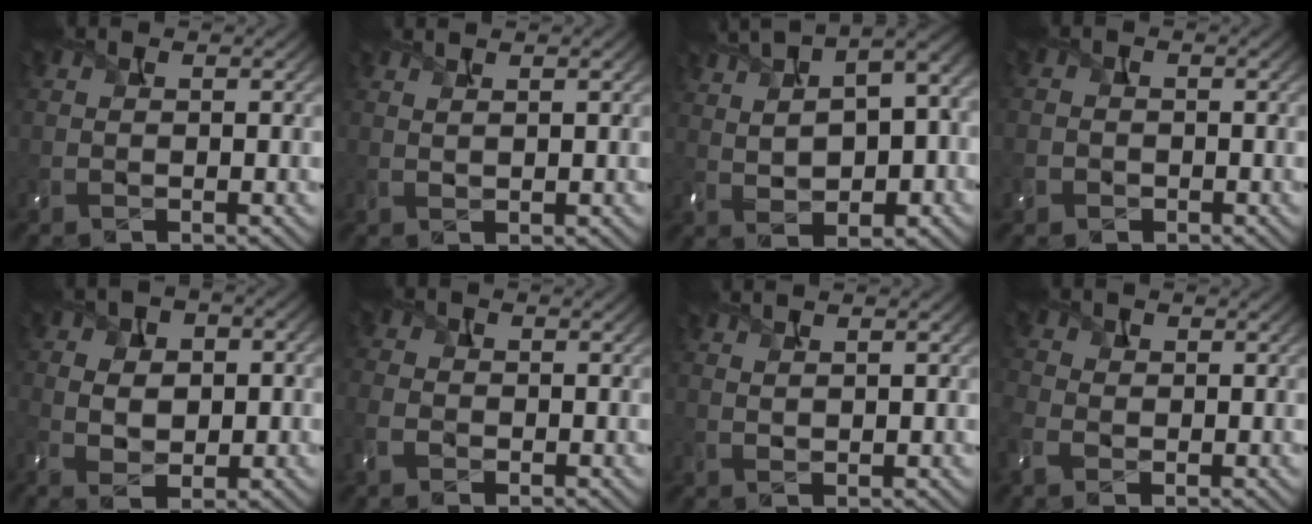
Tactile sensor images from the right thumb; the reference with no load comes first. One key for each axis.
{"total": 1.5, "fx": 1.3, "fy": 0.0, "fz": 0.9, "tx": -0.019, "ty": -0.002, "tz": 0.021}
{"total": 13.8, "fx": 3.3, "fy": 6.9, "fz": 11.6, "tx": -0.202, "ty": 0.018, "tz": 0.064}
{"total": 2.1, "fx": -0.9, "fy": 1.8, "fz": 0.4, "tx": -0.003, "ty": -0.002, "tz": -0.021}
{"total": 6.2, "fx": 0.5, "fy": 4.2, "fz": 4.5, "tx": -0.070, "ty": 0.003, "tz": 0.005}
{"total": 3.4, "fx": -1.4, "fy": 2.3, "fz": 1.9, "tx": -0.054, "ty": -0.006, "tz": -0.037}
{"total": 2.3, "fx": 1.7, "fy": 0.3, "fz": 1.4, "tx": -0.023, "ty": -0.003, "tz": 0.026}
{"total": 3.5, "fx": -0.7, "fy": 2.6, "fz": 2.2, "tx": -0.067, "ty": -0.002, "tz": -0.023}